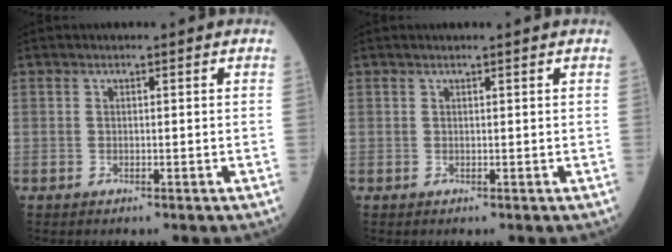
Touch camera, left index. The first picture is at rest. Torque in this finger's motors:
{"motor_torque": [-0.06, 0.05, -0.04, 0.01]}